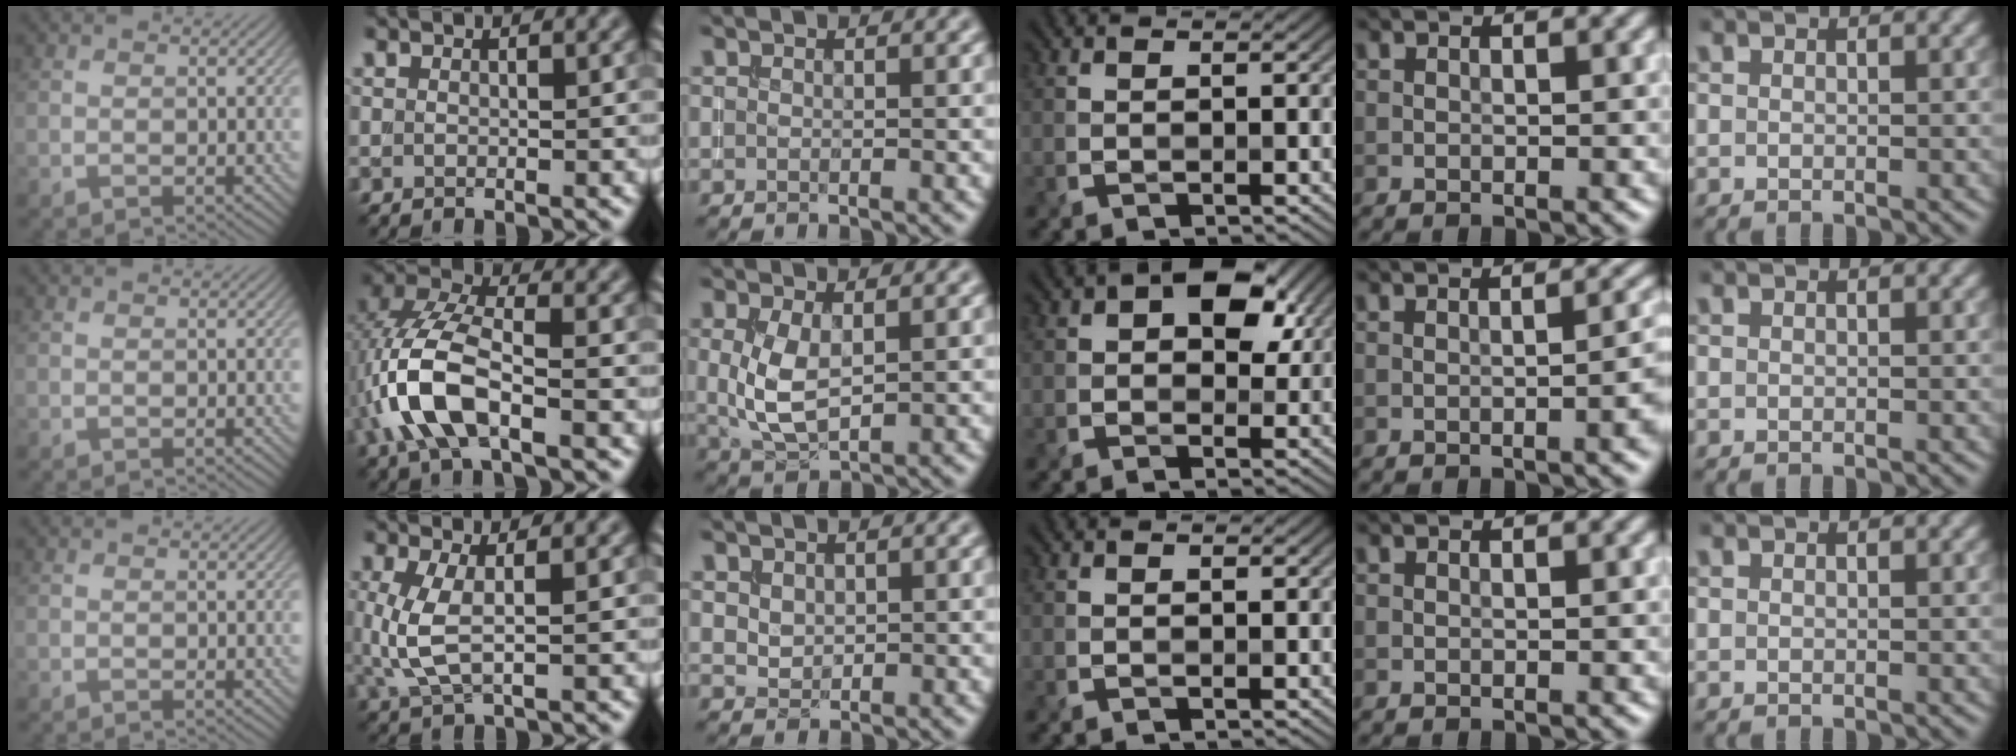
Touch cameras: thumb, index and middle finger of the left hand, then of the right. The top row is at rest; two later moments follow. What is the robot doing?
{"motion": "extract", "object": "drawer"}